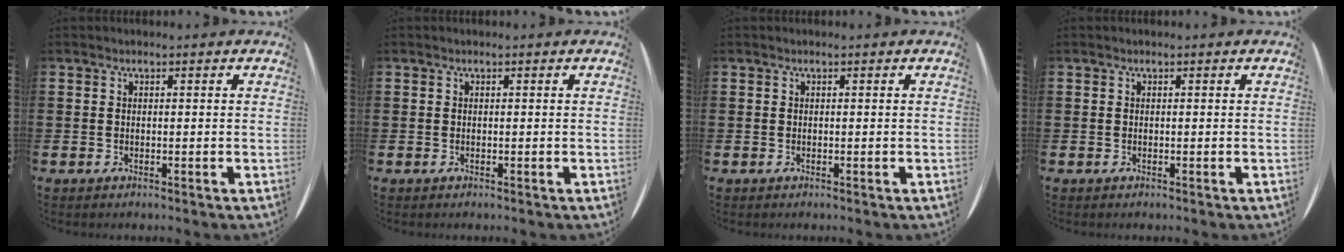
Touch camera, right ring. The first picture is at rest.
{"total": 0.0}
{"total": 0.0}
{"total": 0.0}